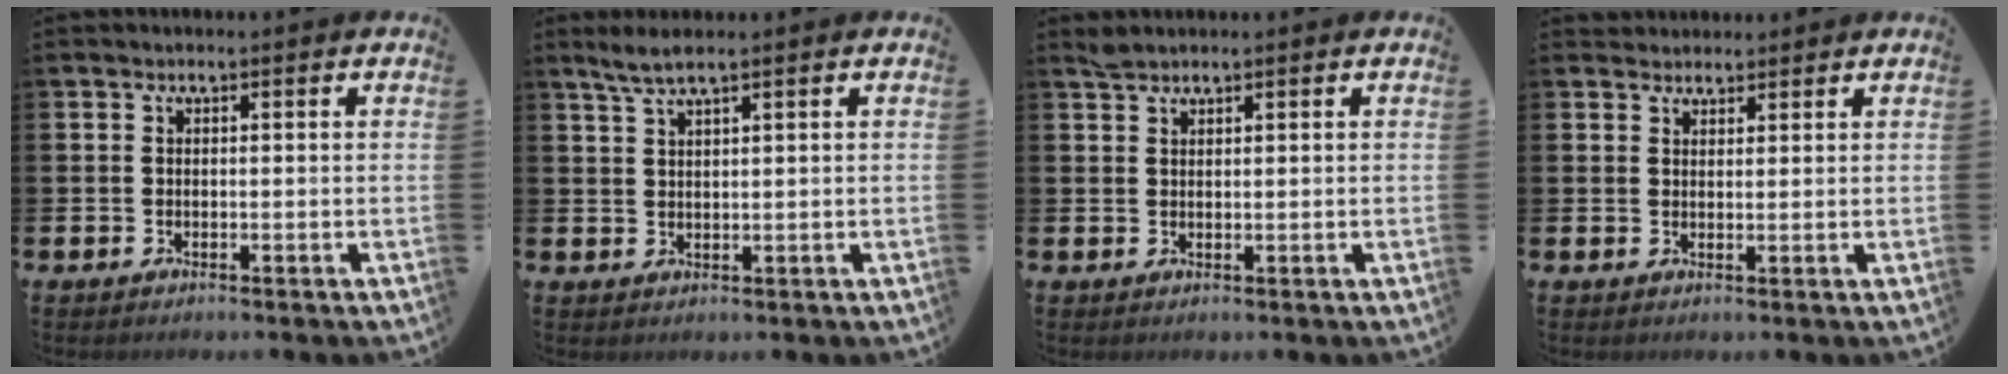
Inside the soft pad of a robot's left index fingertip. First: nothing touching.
{"total": 2.9, "force": [2.2, 0.2, 1.9], "torque": [-0.046, 0.002, 0.041]}
{"total": 1.4, "force": [1.4, 0.2, 0.1], "torque": [0.002, -0.001, 0.025]}
{"total": 2.3, "force": [2.2, 0.8, -0.1], "torque": [0.006, -0.007, 0.040]}